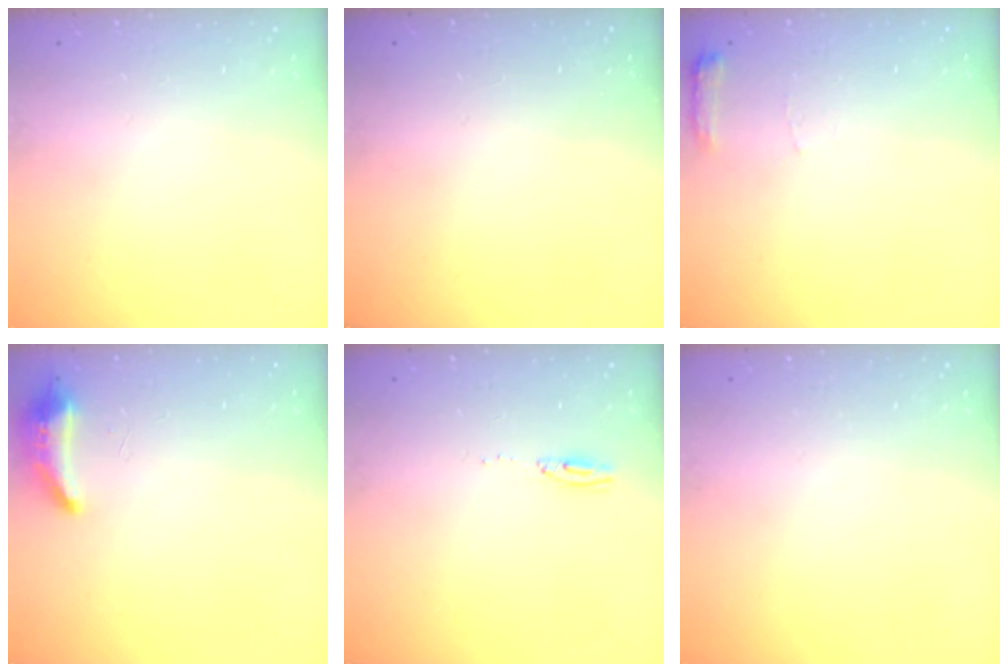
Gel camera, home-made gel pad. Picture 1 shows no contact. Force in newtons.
{"total": 0.0}
{"total": 5.6, "press": 5.6, "slide": 0.7}
{"total": 8.3, "press": 8.1, "slide": 1.8}
{"total": 4.6, "press": 4.4, "slide": 1.3}
{"total": 0.0}